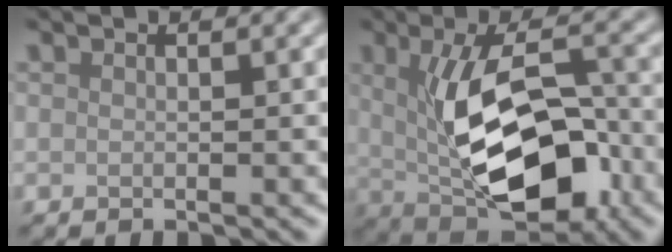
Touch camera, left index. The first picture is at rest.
{"total": 10.6, "force": [-0.9, 5.1, 9.2], "torque": [-0.152, -0.007, -0.007]}